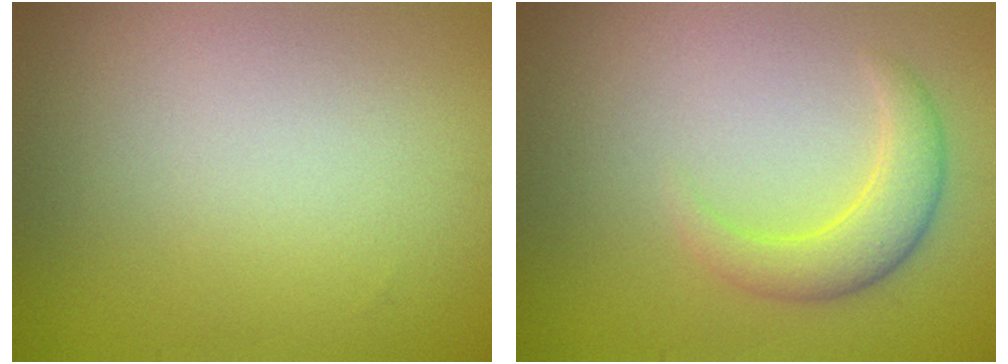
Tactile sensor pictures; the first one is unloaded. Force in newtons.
{"total": 2.9, "press": 2.9, "slide": 0.1}